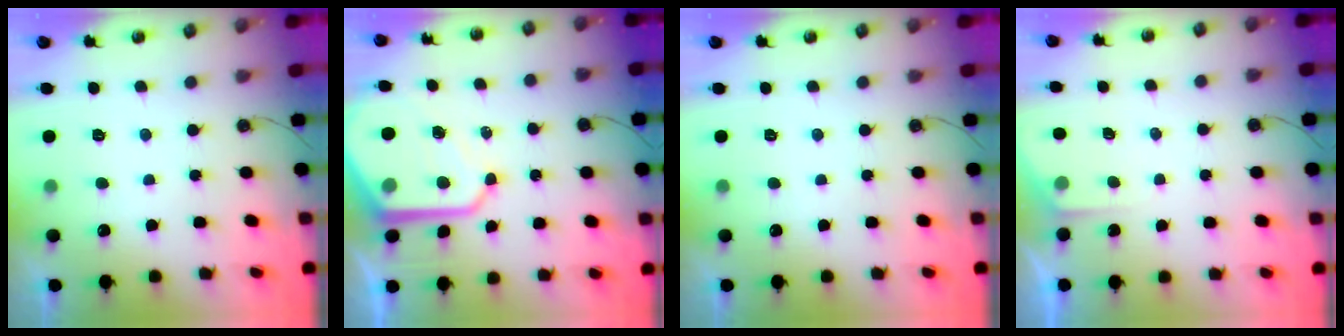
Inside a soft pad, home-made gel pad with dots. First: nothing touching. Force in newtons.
{"total": 15.0, "press": 14.9, "slide": 1.3}
{"total": 0.0}
{"total": 3.5, "press": 3.5, "slide": 0.5}